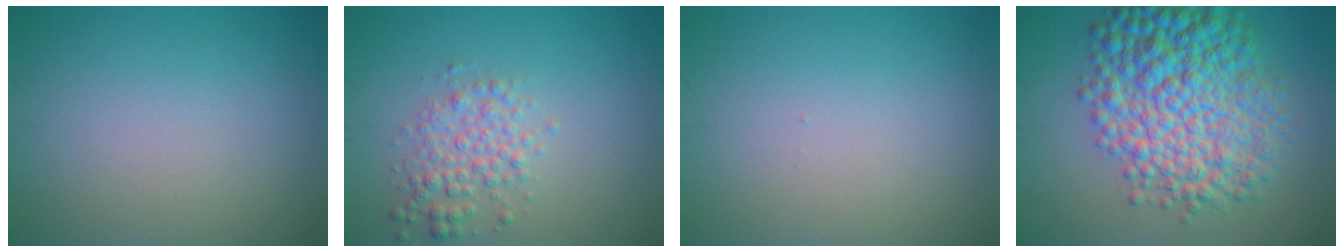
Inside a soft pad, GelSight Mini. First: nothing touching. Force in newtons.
{"total": 2.8, "press": 2.8, "slide": 0.0}
{"total": 0.0}
{"total": 10.5, "press": 10.5, "slide": 0.1}